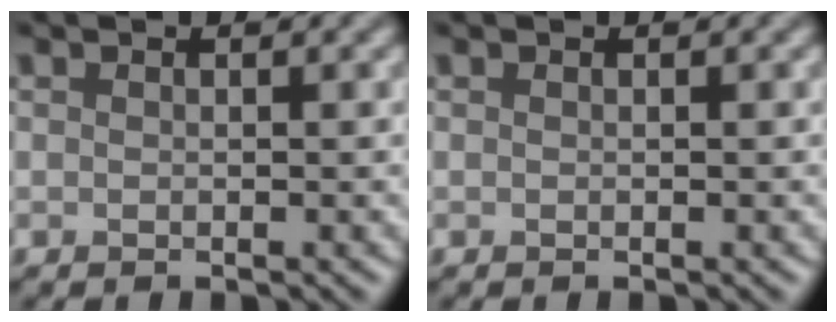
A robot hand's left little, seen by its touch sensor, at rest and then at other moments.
{"total": 0.0}